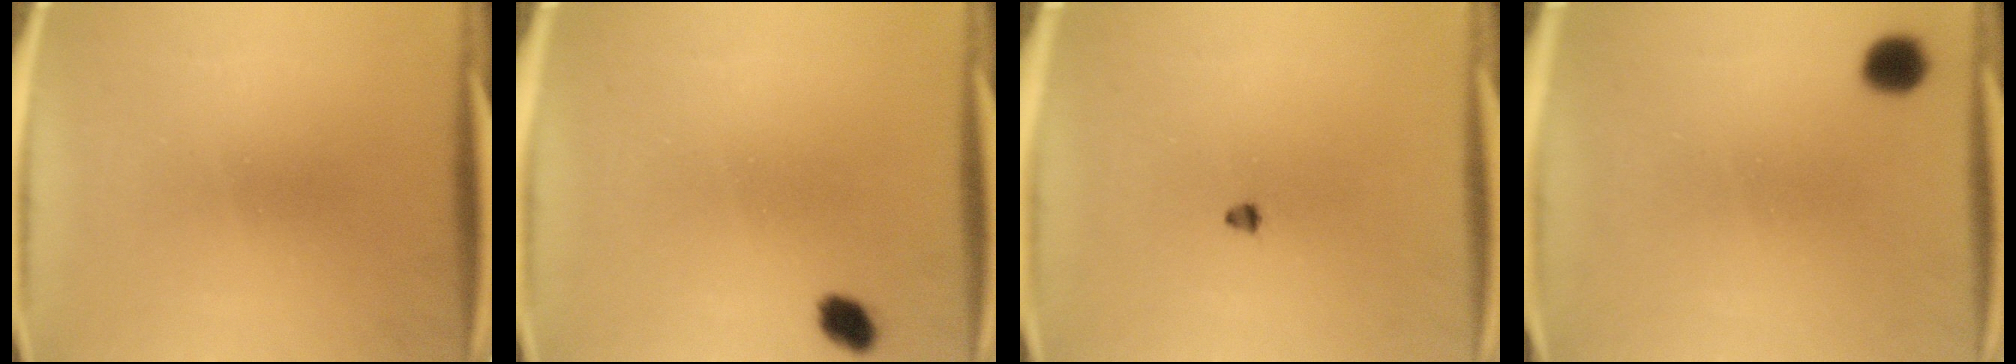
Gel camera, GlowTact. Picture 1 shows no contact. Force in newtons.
{"total": 2.8}
{"total": 1.1}
{"total": 5.5}